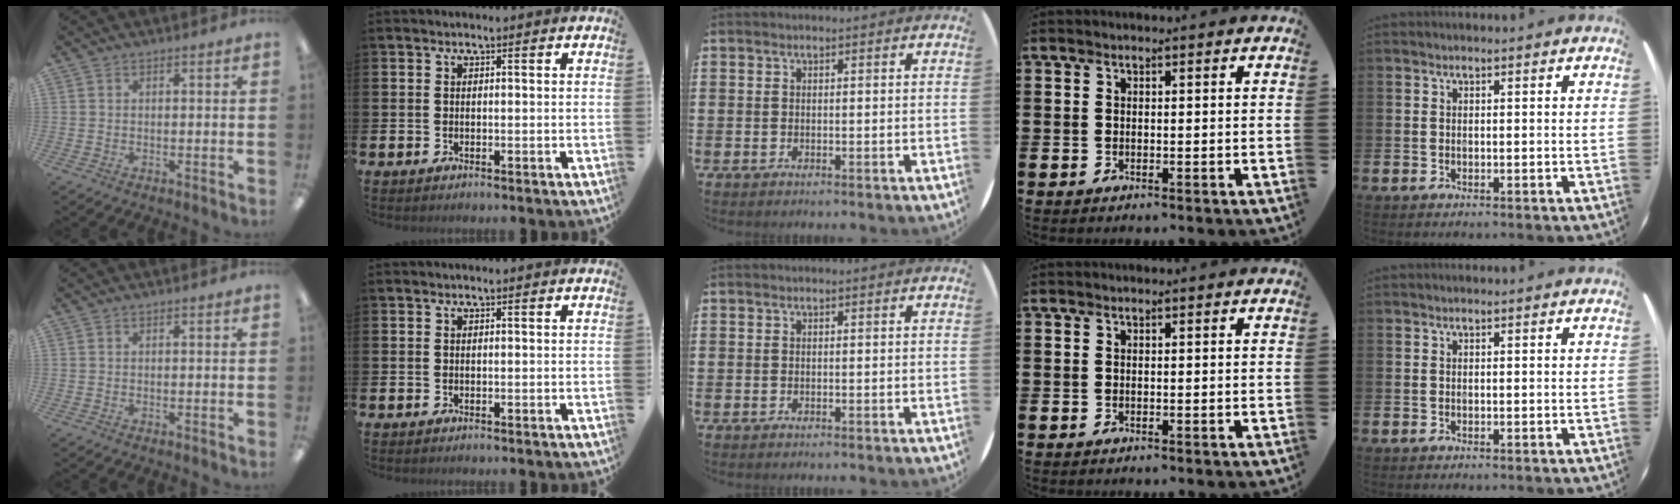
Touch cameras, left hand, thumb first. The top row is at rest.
{}